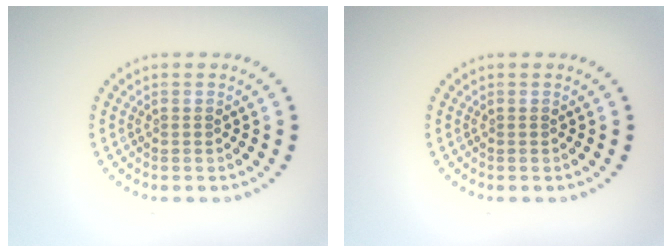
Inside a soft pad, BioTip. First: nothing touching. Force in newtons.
{"total": 0.0}